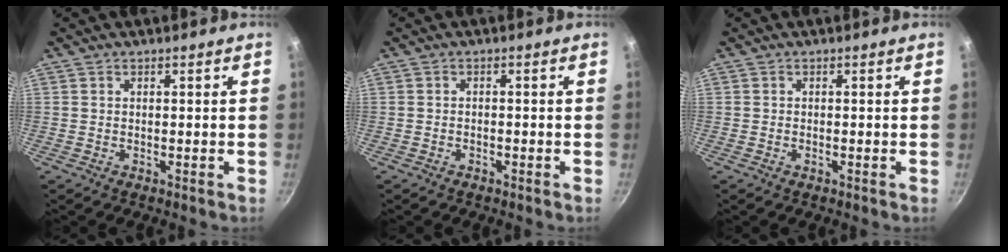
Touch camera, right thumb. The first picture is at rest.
{"total": 0.8, "force": [-0.6, 0.4, 0.3], "torque": [-0.012, 0.008, -0.013]}
{"total": 0.5, "force": [-0.3, 0.2, 0.4], "torque": [-0.006, 0.001, -0.006]}